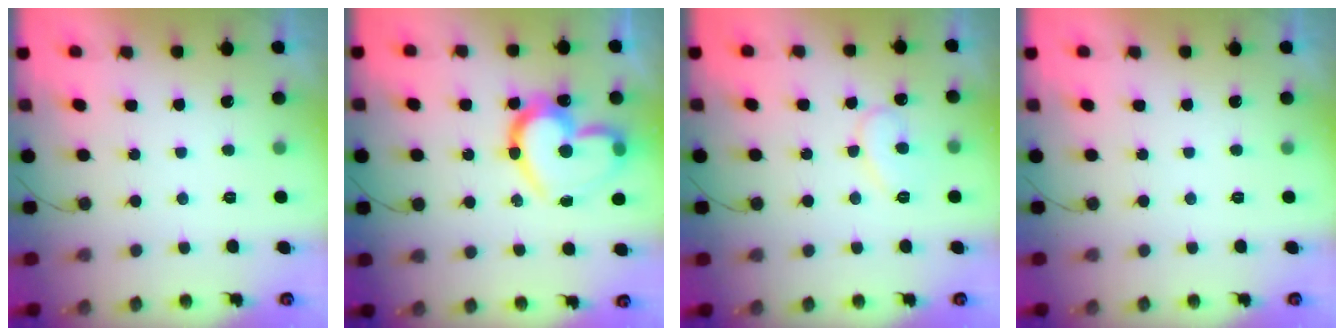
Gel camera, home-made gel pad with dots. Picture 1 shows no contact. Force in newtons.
{"total": 21.2, "press": 21.1, "slide": 1.9}
{"total": 8.8, "press": 8.7, "slide": 0.6}
{"total": 0.0}